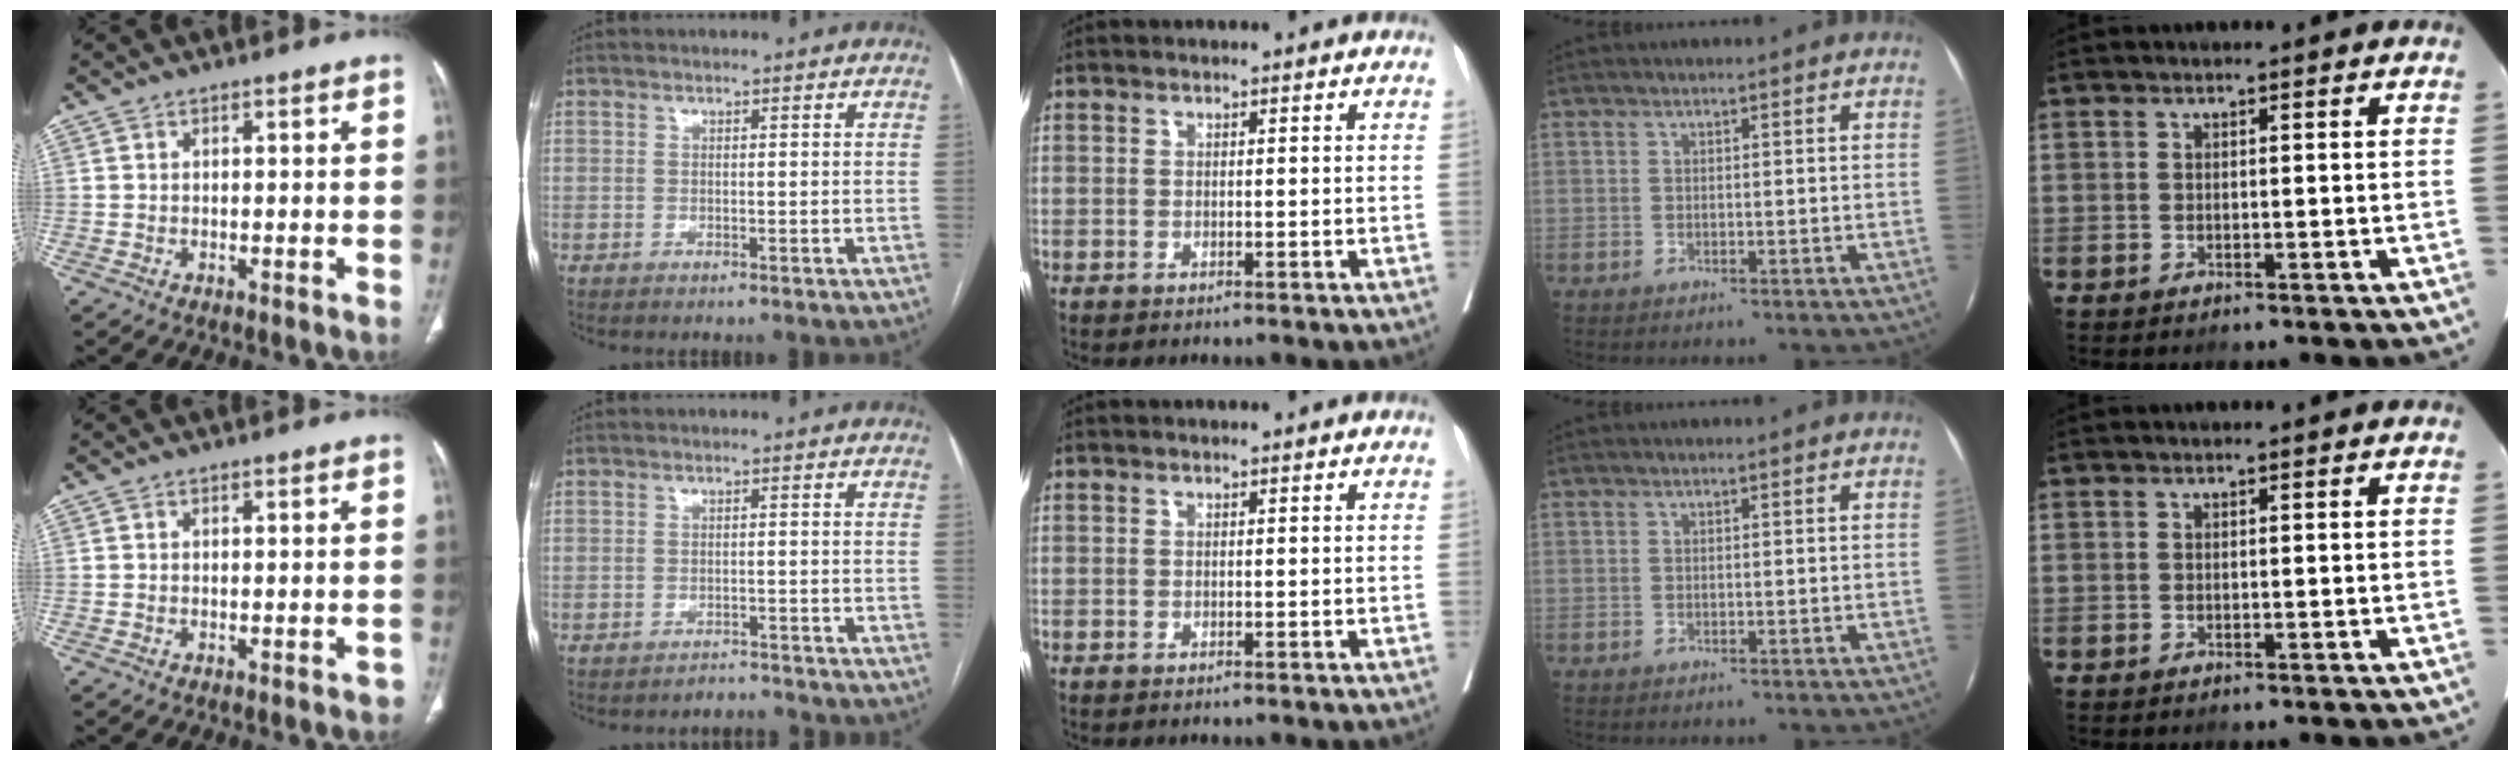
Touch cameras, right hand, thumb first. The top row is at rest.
{"thumb": {"total": 1.0, "force": [-0.5, 0.8, -0.4], "torque": [0.014, 0.009, -0.003]}, "index": {"total": 2.3, "force": [-2.1, 0.3, -0.7], "torque": [0.011, -0.004, -0.028]}}